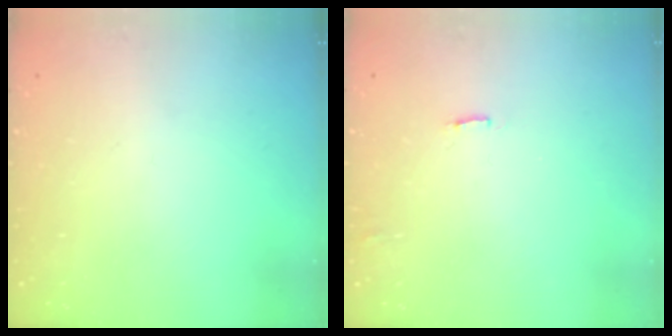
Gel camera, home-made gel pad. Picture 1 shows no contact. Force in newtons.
{"total": 1.9, "press": 1.9, "slide": 0.1}